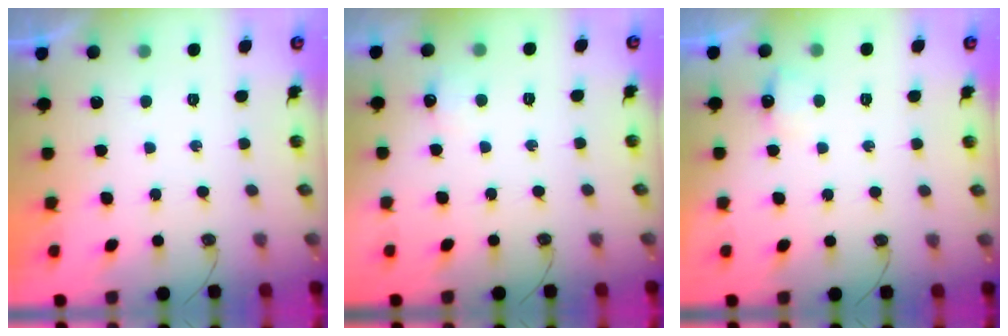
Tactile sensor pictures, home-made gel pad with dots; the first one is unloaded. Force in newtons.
{"total": 4.3, "press": 4.2, "slide": 1.1}
{"total": 5.2, "press": 5.1, "slide": 1.0}